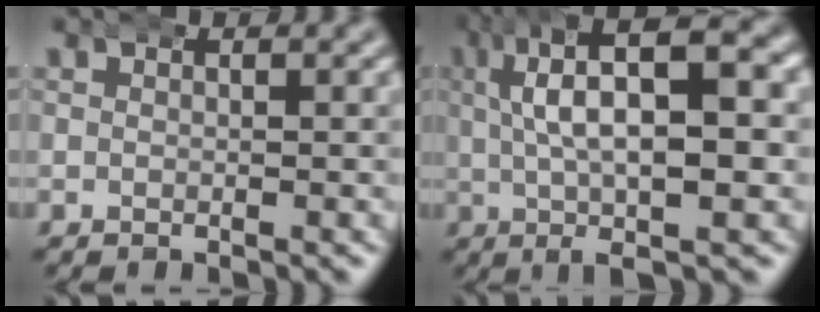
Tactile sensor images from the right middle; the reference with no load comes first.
{"total": 10.9, "force": [2.1, 4.3, 9.8], "torque": [-0.137, 0.016, 0.026]}